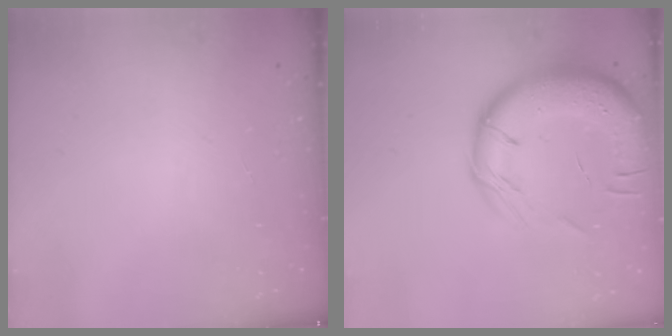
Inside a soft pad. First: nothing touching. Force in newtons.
{"total": 19.8, "press": 19.2, "slide": 4.8}